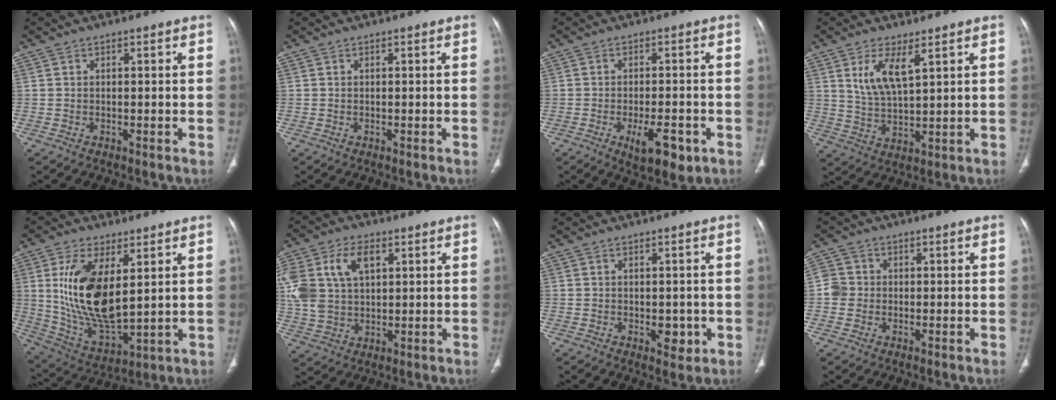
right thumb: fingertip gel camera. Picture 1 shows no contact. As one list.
[{"total": 0.0}, {"total": 8.1, "force": [-3.4, 3.1, 6.7], "torque": [-0.095, 0.003, -0.042]}, {"total": 7.7, "force": [3.7, 2.7, 6.2], "torque": [-0.118, -0.023, 0.083]}, {"total": 17.1, "force": [3.9, 7.9, 14.6], "torque": [-0.274, -0.026, 0.091]}, {"total": 14.8, "force": [4.5, 9.6, 10.4], "torque": [-0.228, 0.003, 0.091]}, {"total": 3.4, "force": [-0.8, 2.1, 2.6], "torque": [-0.017, -0.001, -0.005]}, {"total": 3.6, "force": [-0.4, 3.5, 1.0], "torque": [-0.003, 0.008, -0.014]}]